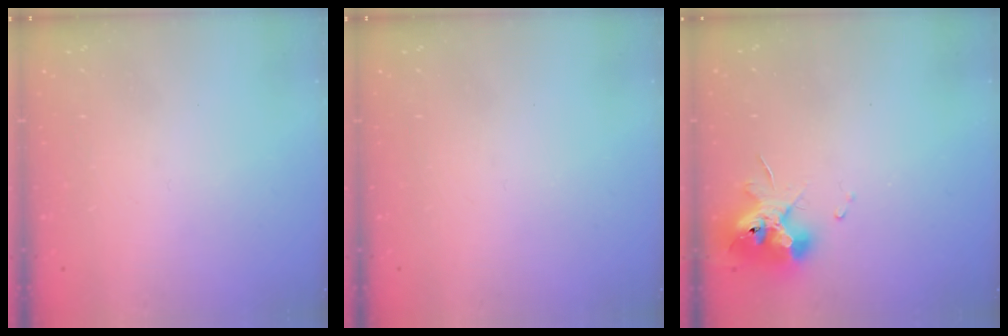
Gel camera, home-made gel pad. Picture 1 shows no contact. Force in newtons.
{"total": 0.0}
{"total": 11.7, "press": 11.7, "slide": 0.9}